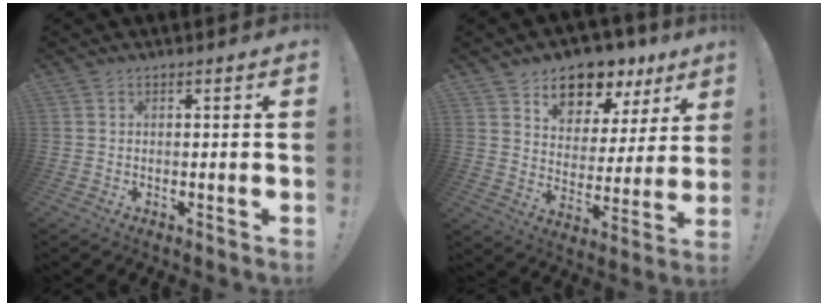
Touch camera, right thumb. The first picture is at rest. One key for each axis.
{"total": 11.6, "fx": 8.7, "fy": 6.5, "fz": 3.9, "tx": -0.049, "ty": -0.071, "tz": 0.157}